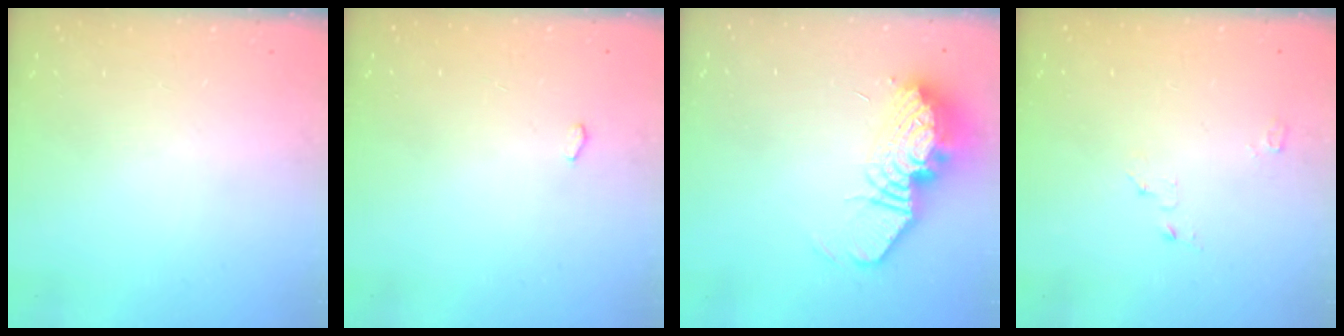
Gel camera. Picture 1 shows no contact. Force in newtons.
{"total": 2.6, "press": 2.2, "slide": 1.3}
{"total": 16.9, "press": 16.7, "slide": 2.9}
{"total": 2.4, "press": 2.4, "slide": 0.3}